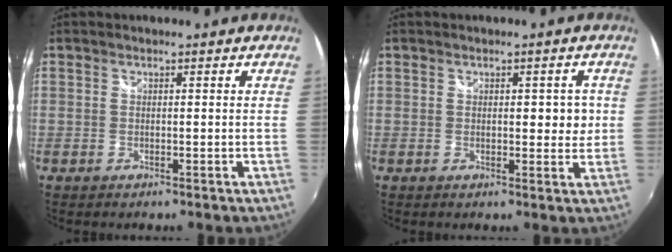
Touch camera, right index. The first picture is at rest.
{"total": 3.1, "force": [0.3, 2.0, 2.3], "torque": [-0.023, 0.005, 0.005]}